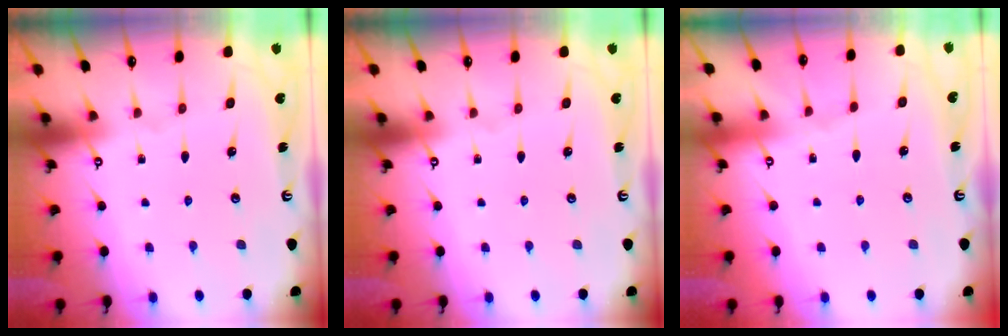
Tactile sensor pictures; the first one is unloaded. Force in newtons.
{"total": 0.0}
{"total": 1.9, "press": 1.8, "slide": 0.5}